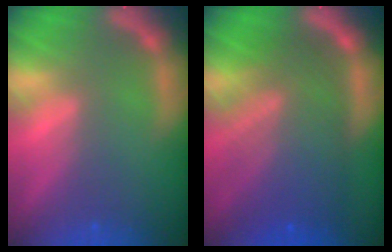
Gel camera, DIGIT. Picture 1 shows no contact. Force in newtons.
{"total": 10.0}